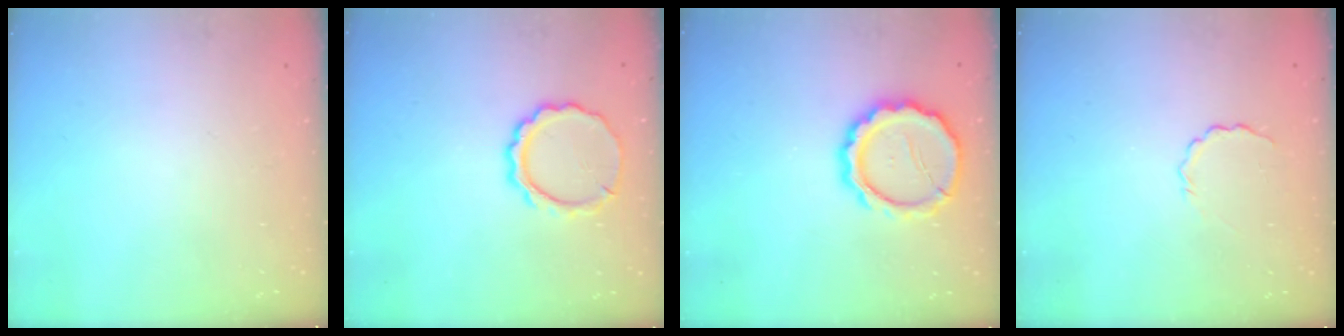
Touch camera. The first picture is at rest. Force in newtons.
{"total": 9.1, "press": 9.1, "slide": 0.8}
{"total": 14.2, "press": 14.0, "slide": 2.5}
{"total": 2.7, "press": 2.5, "slide": 0.8}